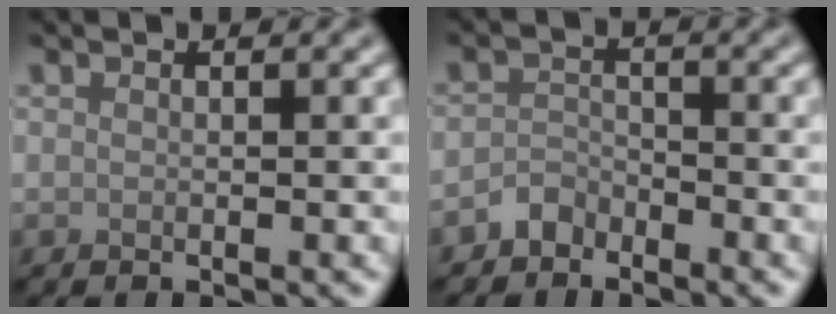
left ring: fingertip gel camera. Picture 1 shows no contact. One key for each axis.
{"total": 1.7, "fx": -1.4, "fy": 0.9, "fz": 0.1, "tx": 0.002, "ty": 0.011, "tz": -0.029}